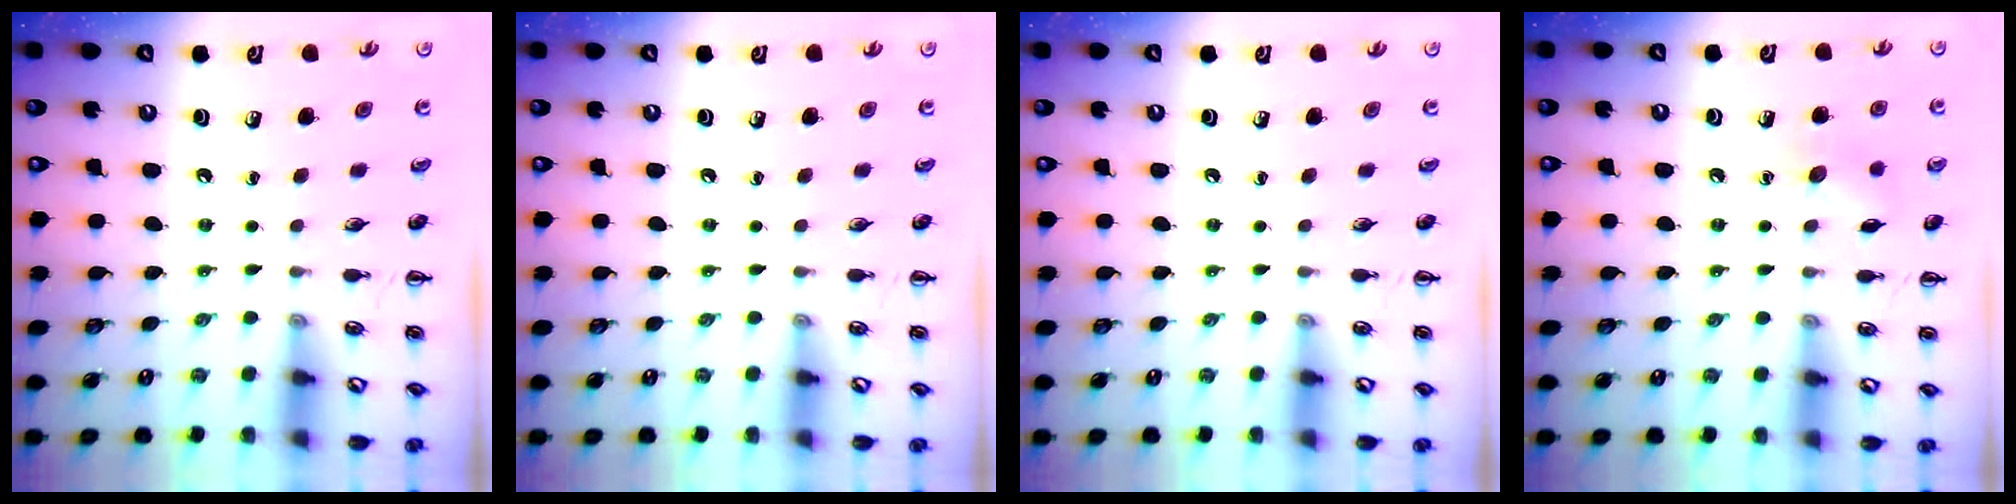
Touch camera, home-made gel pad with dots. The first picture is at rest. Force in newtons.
{"total": 0.0}
{"total": 0.0}
{"total": 7.1, "press": 6.9, "slide": 1.6}